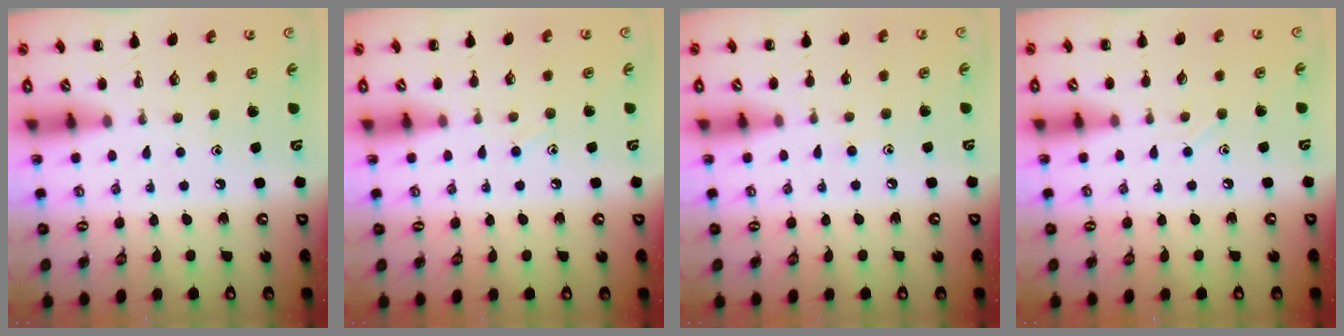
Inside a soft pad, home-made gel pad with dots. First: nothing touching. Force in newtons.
{"total": 6.5, "press": 6.1, "slide": 2.3}
{"total": 4.6, "press": 4.1, "slide": 1.9}
{"total": 3.0, "press": 2.8, "slide": 1.0}